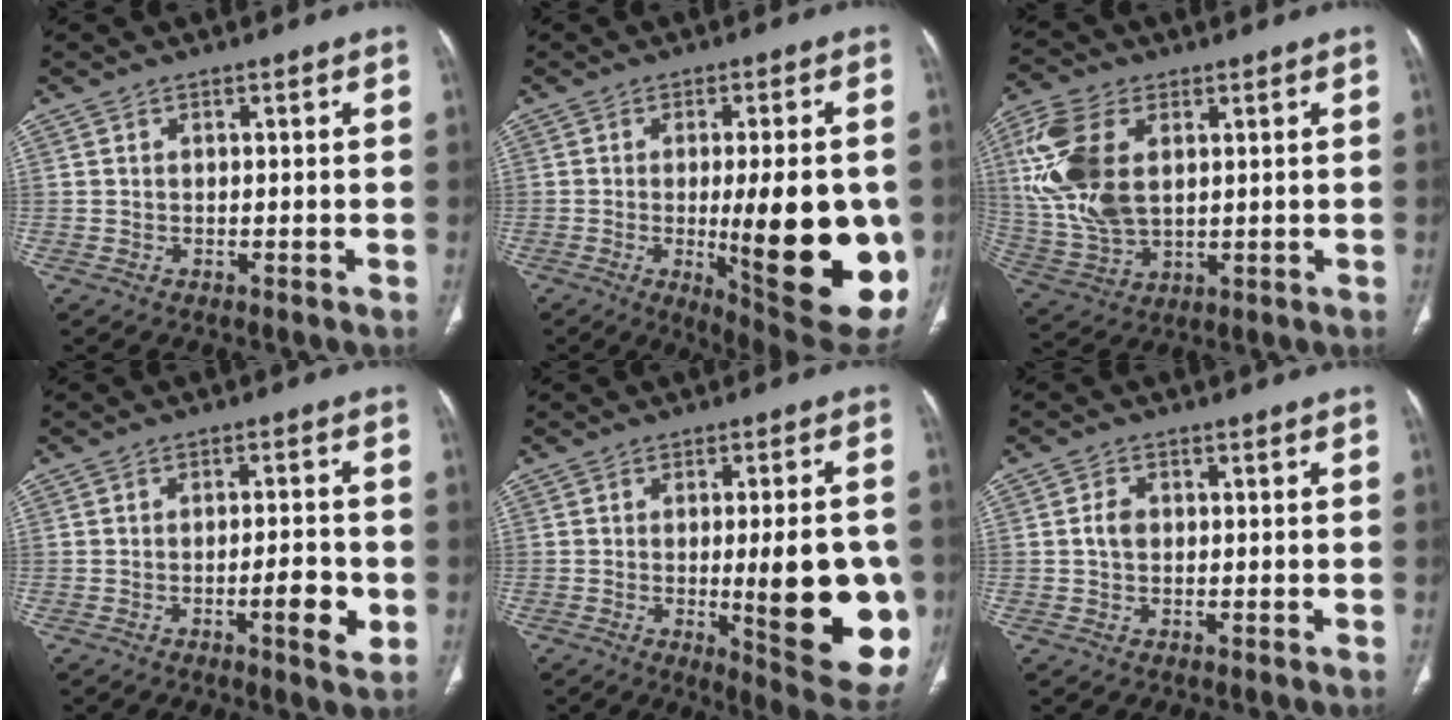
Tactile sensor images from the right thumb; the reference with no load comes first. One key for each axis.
{"total": 21.9, "fx": -3.5, "fy": 5.9, "fz": 20.8, "tx": -0.232, "ty": -0.025, "tz": -0.029}
{"total": 16.1, "fx": 3.6, "fy": 9.6, "fz": 12.4, "tx": -0.273, "ty": -0.004, "tz": 0.077}
{"total": 6.5, "fx": -1.9, "fy": 1.6, "fz": 5.9, "tx": -0.085, "ty": 0.004, "tz": -0.028}
{"total": 19.5, "fx": -2.9, "fy": 5.1, "fz": 18.6, "tx": -0.190, "ty": -0.016, "tz": -0.021}
{"total": 2.4, "fx": 0.1, "fy": 1.8, "fz": 1.6, "tx": -0.027, "ty": 0.006, "tz": -0.001}